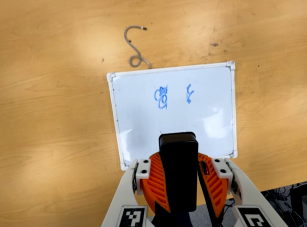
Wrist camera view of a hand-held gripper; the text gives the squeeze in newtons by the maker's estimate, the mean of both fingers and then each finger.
{"total": 10.0, "left": 10.1, "right": 9.8}